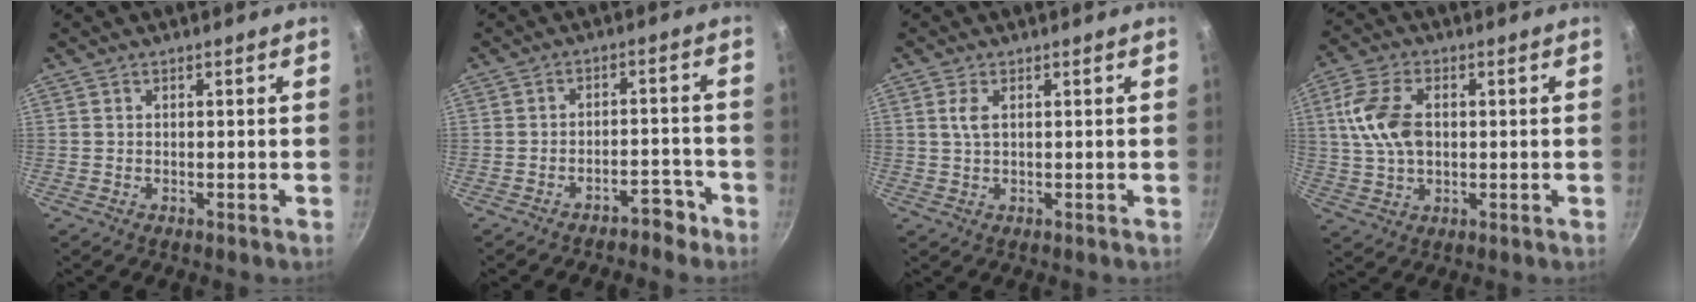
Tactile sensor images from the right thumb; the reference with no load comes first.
{"total": 4.7, "force": [-3.6, 2.0, 2.2], "torque": [-0.009, 0.051, -0.041]}
{"total": 2.4, "force": [0.8, 1.1, 2.1], "torque": [-0.043, -0.002, 0.017]}
{"total": 10.5, "force": [1.6, 6.6, 8.1], "torque": [-0.152, 0.009, 0.027]}